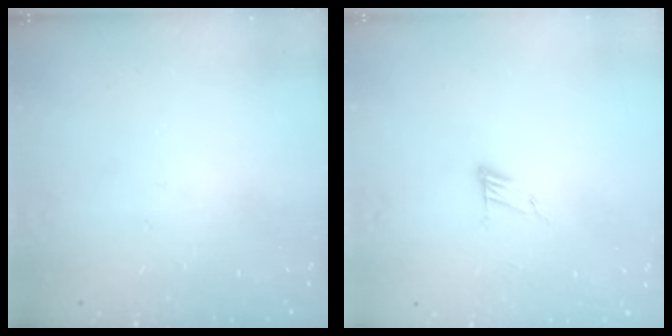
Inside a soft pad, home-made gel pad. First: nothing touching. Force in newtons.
{"total": 6.1, "press": 6.1, "slide": 0.5}